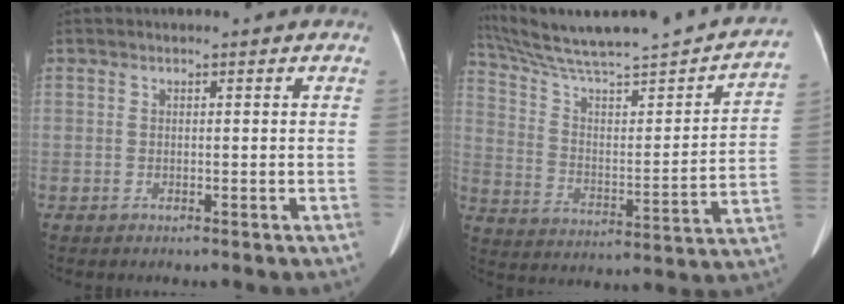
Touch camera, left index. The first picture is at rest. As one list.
[{"total": 25.7, "force": [22.4, 2.5, 12.3], "torque": [-0.199, -0.035, 0.314]}]